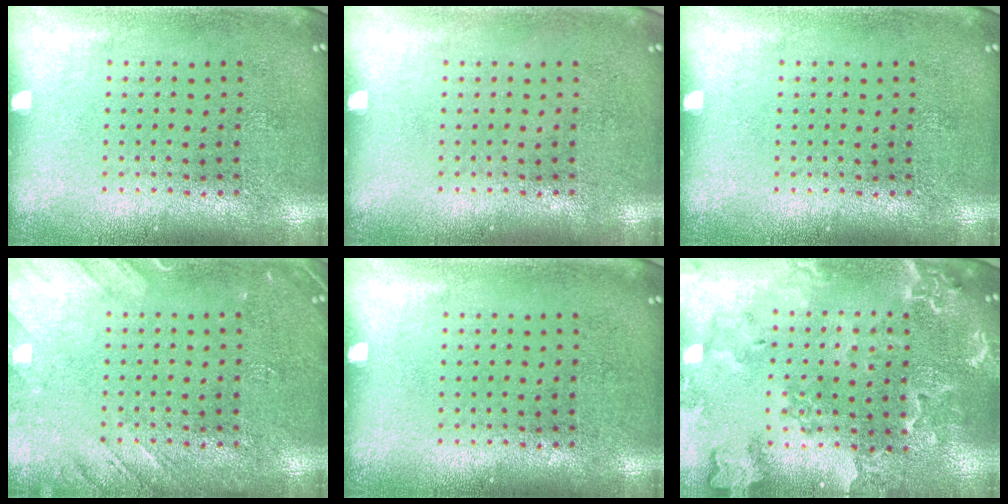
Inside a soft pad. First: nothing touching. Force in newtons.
{"total": 0.0}
{"total": 0.0}
{"total": 2.1, "press": 2.1, "slide": 0.2}
{"total": 0.0}
{"total": 1.8, "press": 1.8, "slide": 0.3}